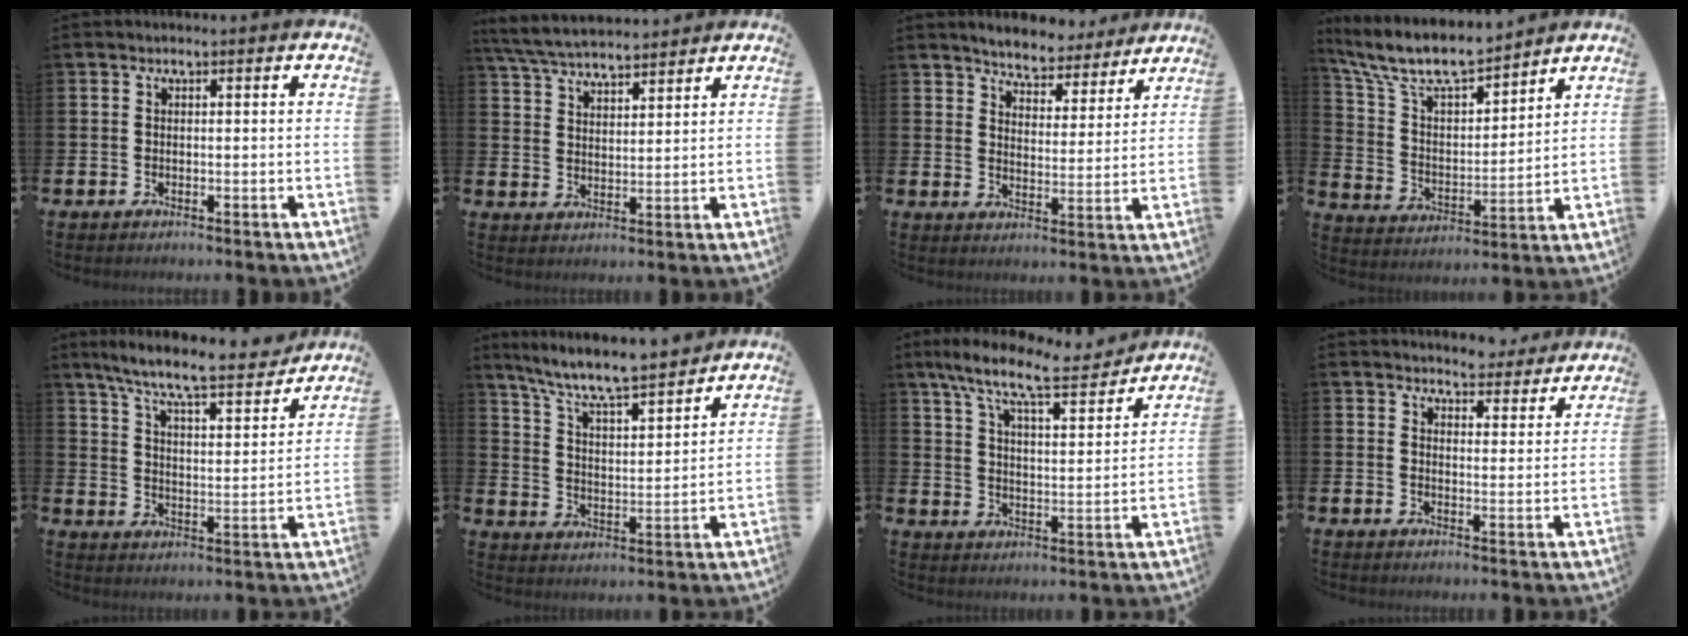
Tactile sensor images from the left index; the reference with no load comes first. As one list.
[{"total": 5.8, "force": [5.7, 0.7, 1.2], "torque": [-0.048, -0.026, 0.103]}, {"total": 5.2, "force": [5.0, 1.0, 0.2], "torque": [-0.026, -0.037, 0.086]}, {"total": 9.7, "force": [8.7, 2.2, 3.6], "torque": [-0.114, -0.051, 0.154]}, {"total": 8.3, "force": [7.6, 0.8, 3.4], "torque": [-0.093, -0.053, 0.128]}, {"total": 8.3, "force": [7.8, 0.6, 2.9], "torque": [-0.093, -0.057, 0.134]}, {"total": 10.0, "force": [8.8, 1.6, 4.5], "torque": [-0.118, -0.051, 0.151]}, {"total": 4.7, "force": [4.6, 0.9, -0.1], "torque": [-0.003, -0.034, 0.082]}]